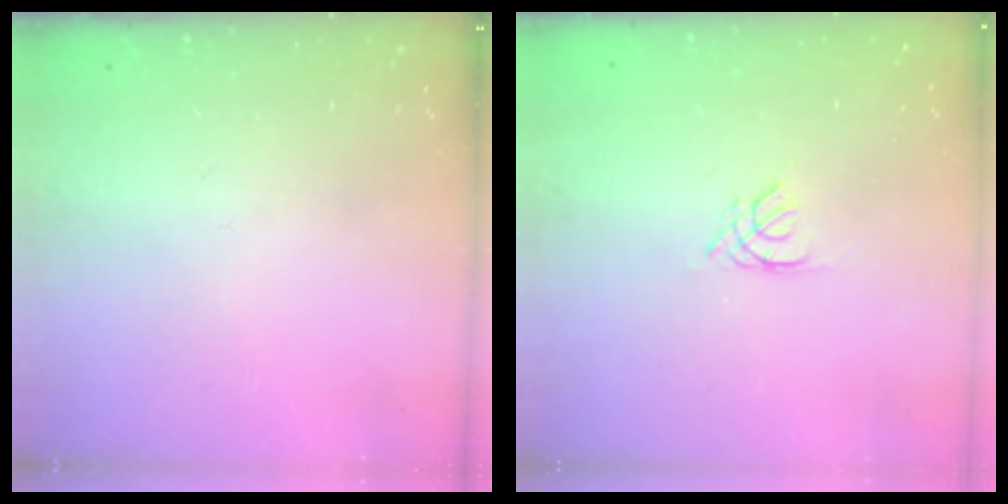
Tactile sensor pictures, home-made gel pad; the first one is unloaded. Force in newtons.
{"total": 1.3, "press": 1.3, "slide": 0.3}